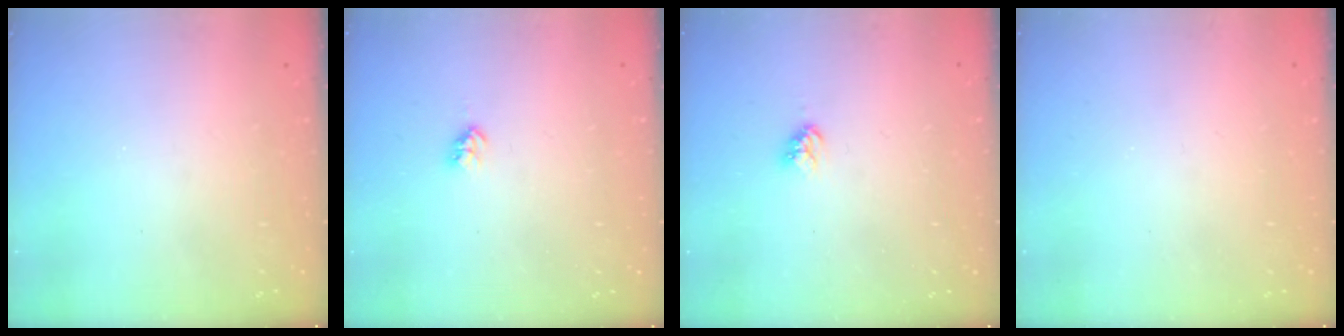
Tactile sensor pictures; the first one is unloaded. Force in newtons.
{"total": 2.9, "press": 2.8, "slide": 0.5}
{"total": 4.1, "press": 4.0, "slide": 0.5}
{"total": 0.0}